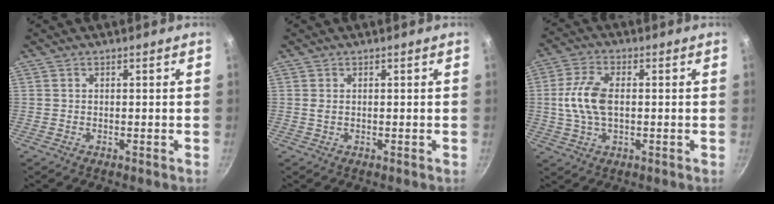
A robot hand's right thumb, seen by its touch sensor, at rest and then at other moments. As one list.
[{"total": 0.6, "force": [0.2, 0.3, 0.5], "torque": [-0.013, 0.000, 0.004]}, {"total": 9.0, "force": [0.3, 5.0, 7.5], "torque": [-0.150, 0.015, -0.001]}]